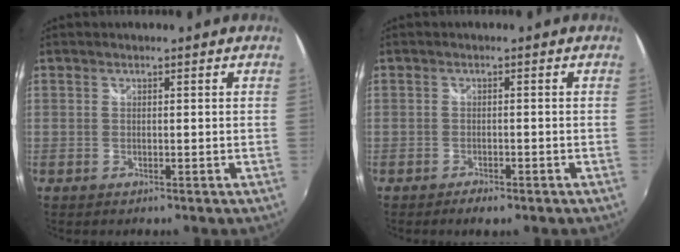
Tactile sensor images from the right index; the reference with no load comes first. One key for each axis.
{"total": 2.8, "fx": -2.1, "fy": 1.0, "fz": 1.6, "tx": -0.038, "ty": -0.008, "tz": -0.036}